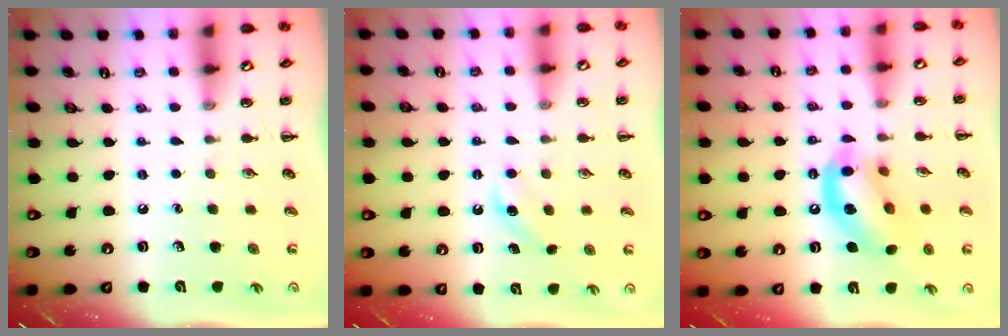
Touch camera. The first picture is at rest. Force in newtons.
{"total": 3.9, "press": 3.8, "slide": 1.0}
{"total": 14.4, "press": 14.1, "slide": 3.0}